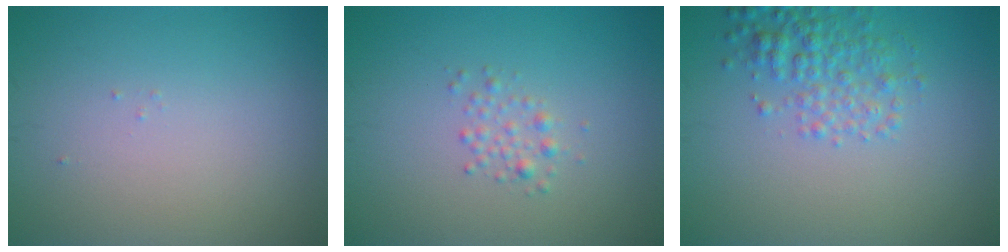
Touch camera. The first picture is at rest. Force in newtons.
{"total": 1.3, "press": 1.3, "slide": 0.0}
{"total": 3.1, "press": 3.1, "slide": 0.1}